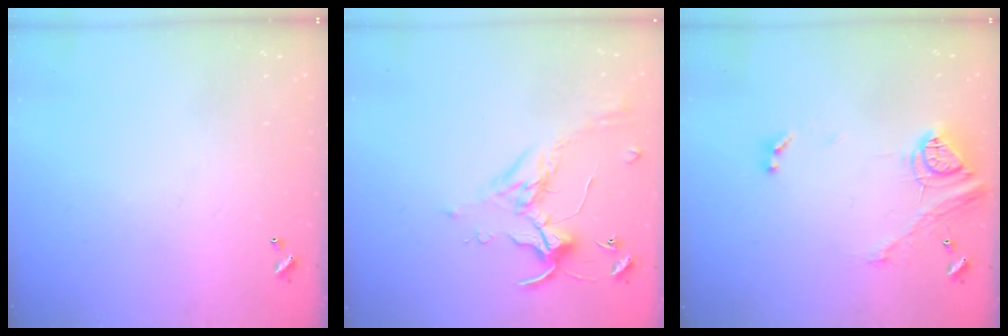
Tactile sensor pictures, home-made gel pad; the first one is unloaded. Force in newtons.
{"total": 0.7, "press": 0.6, "slide": 0.4}
{"total": 14.9, "press": 14.8, "slide": 1.7}